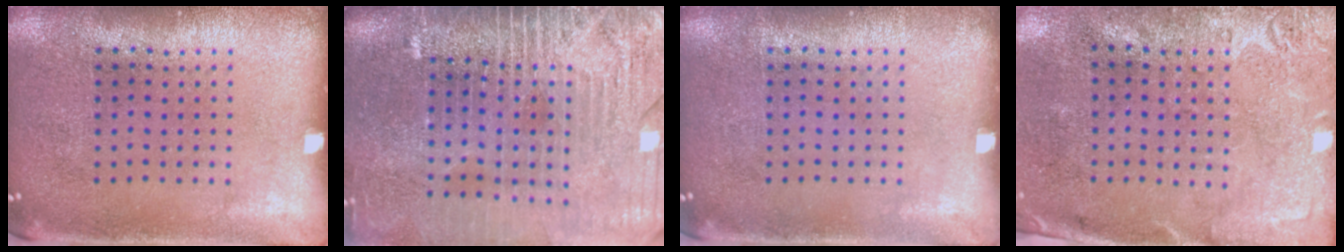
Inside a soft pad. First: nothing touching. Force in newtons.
{"total": 4.5, "press": 3.9, "slide": 2.3}
{"total": 0.0}
{"total": 2.8, "press": 2.2, "slide": 1.8}